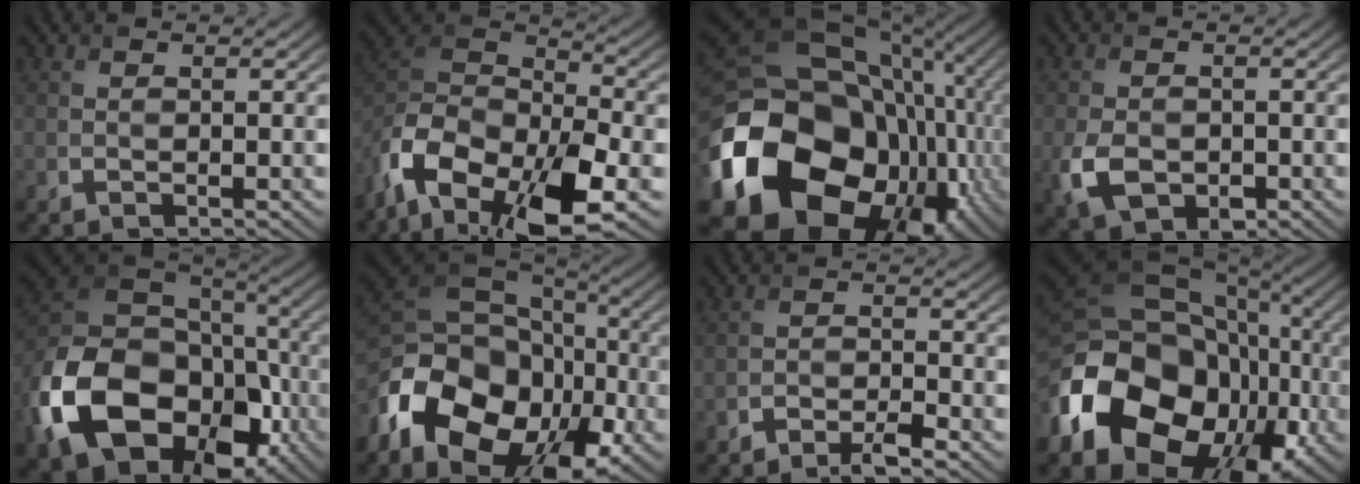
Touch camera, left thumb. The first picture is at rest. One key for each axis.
{"total": 16.7, "fx": -9.2, "fy": 8.3, "fz": 11.1, "tx": -0.269, "ty": -0.026, "tz": -0.168}
{"total": 22.7, "fx": -5.0, "fy": 17.6, "fz": 13.4, "tx": -0.341, "ty": -0.069, "tz": -0.060}
{"total": 5.4, "fx": -1.6, "fy": 3.8, "fz": 3.4, "tx": -0.085, "ty": -0.021, "tz": -0.030}
{"total": 19.8, "fx": -7.0, "fy": 13.6, "fz": 12.6, "tx": -0.279, "ty": -0.044, "tz": -0.123}
{"total": 19.0, "fx": -6.4, "fy": 13.5, "fz": 11.7, "tx": -0.250, "ty": -0.040, "tz": -0.105}
{"total": 3.3, "fx": -2.7, "fy": 0.8, "fz": 1.8, "tx": -0.033, "ty": 0.002, "tz": -0.053}
{"total": 20.7, "fx": -5.8, "fy": 15.5, "fz": 12.5, "tx": -0.289, "ty": -0.043, "tz": -0.084}